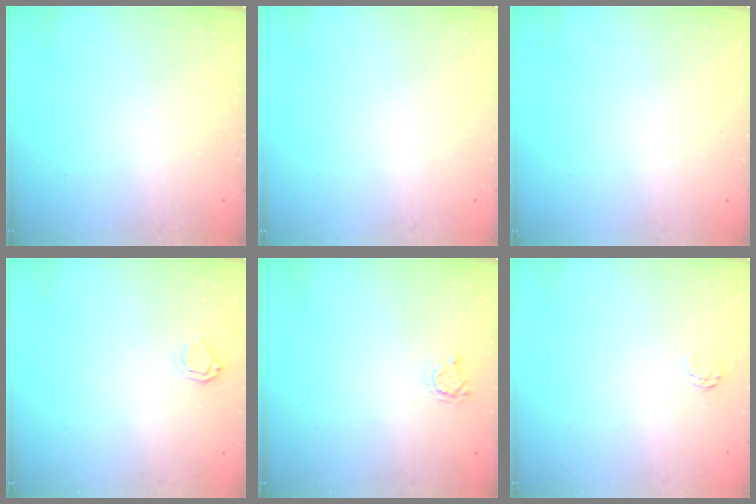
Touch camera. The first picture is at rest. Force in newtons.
{"total": 0.0}
{"total": 0.0}
{"total": 3.6, "press": 3.6, "slide": 0.4}
{"total": 3.4, "press": 3.3, "slide": 0.4}
{"total": 2.5, "press": 2.5, "slide": 0.4}